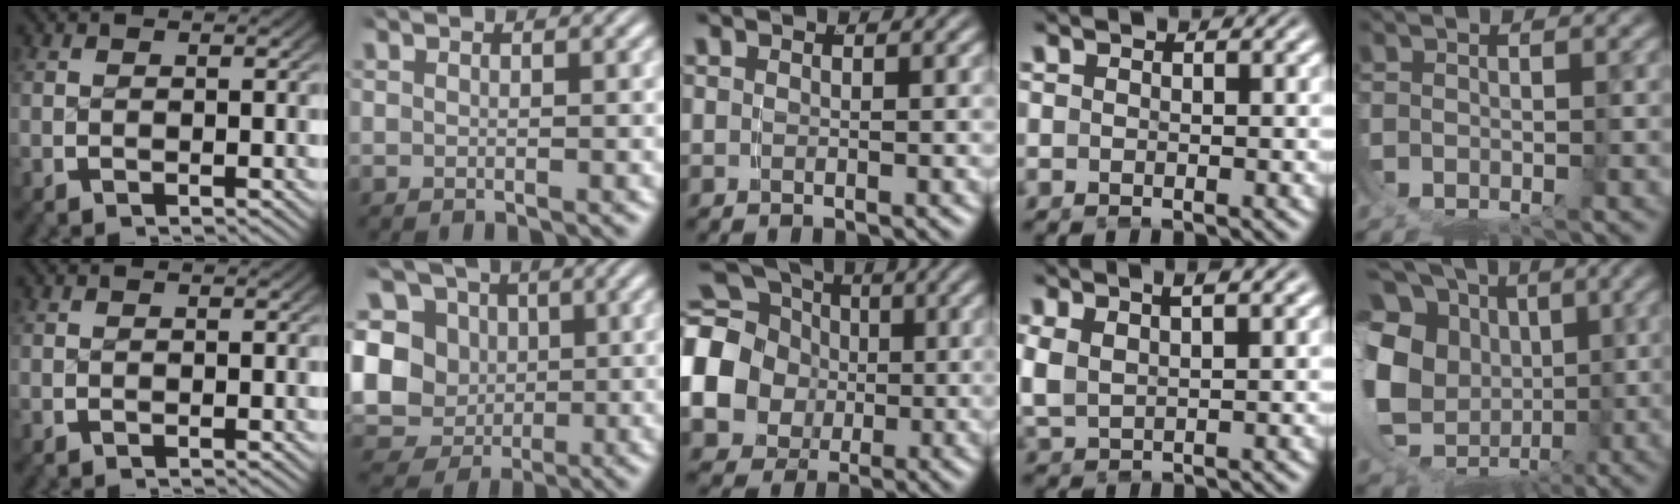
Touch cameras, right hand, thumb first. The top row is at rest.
{"index": {"total": 16.1, "force": [0.6, 14.6, 6.9], "torque": [-0.164, -0.042, 0.006]}, "middle": {"total": 14.5, "force": [0.7, 12.8, 6.8], "torque": [-0.151, -0.032, 0.002]}, "ring": {"total": 2.6, "force": [1.4, 1.2, 1.8], "torque": [-0.045, 0.001, 0.034]}, "little": {"total": 14.9, "force": [1.2, 11.4, 9.6], "torque": [-0.176, -0.021, 0.019]}}